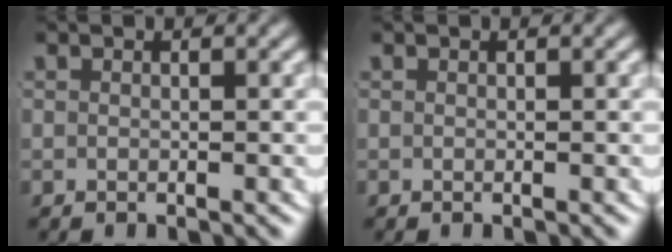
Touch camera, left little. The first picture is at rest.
{"total": 0.0}